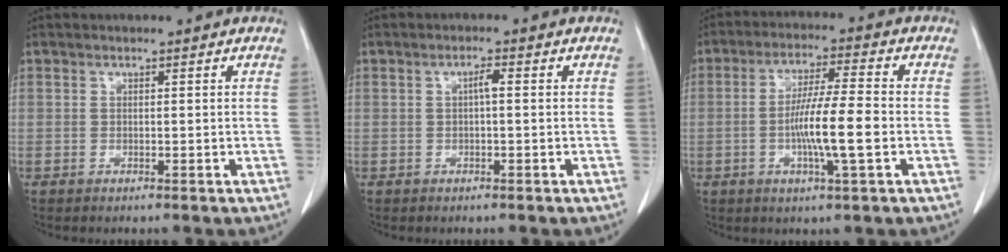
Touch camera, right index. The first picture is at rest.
{"total": 1.5, "force": [0.1, 0.2, 1.5], "torque": [-0.027, 0.004, 0.001]}
{"total": 9.3, "force": [-1.8, 0.2, 9.1], "torque": [-0.164, -0.002, -0.036]}